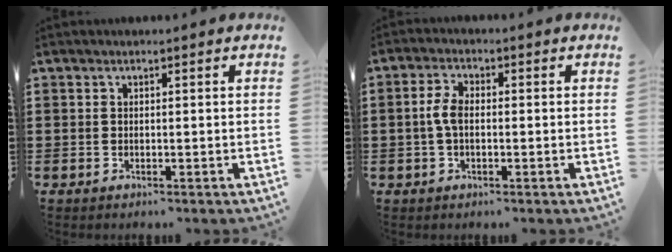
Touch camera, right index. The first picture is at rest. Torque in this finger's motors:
{"motor_torque": [0.75, -0.37, 0.44, 0.14]}